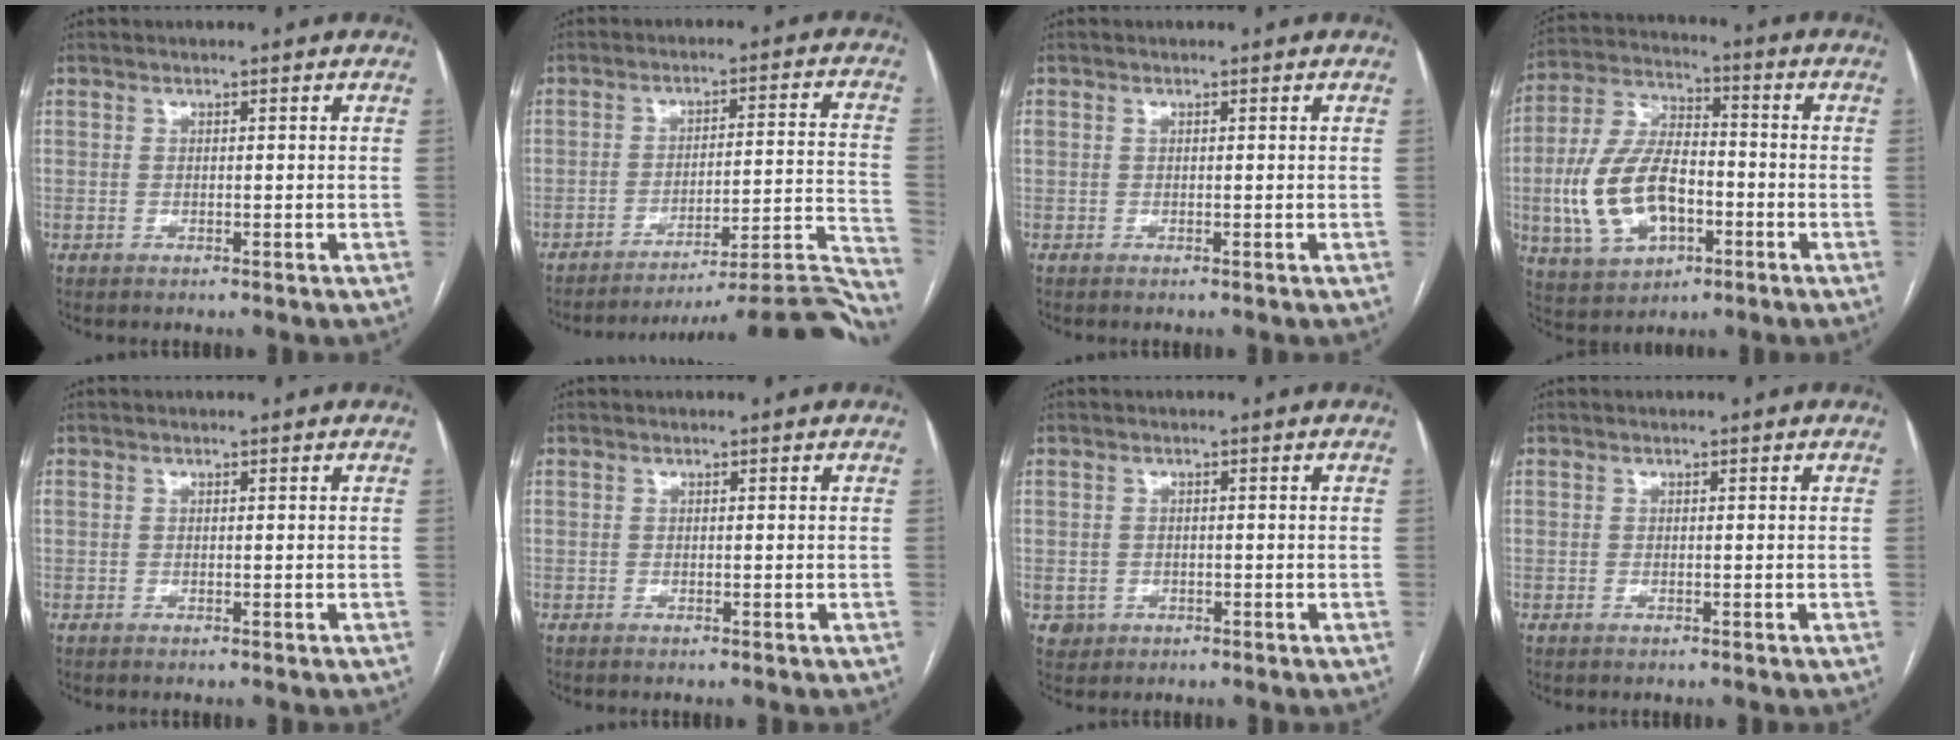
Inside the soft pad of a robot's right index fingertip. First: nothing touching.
{"total": 22.8, "force": [-22.0, -1.8, 5.7], "torque": [0.014, 0.013, -0.281]}
{"total": 1.0, "force": [0.4, 0.7, 0.6], "torque": [-0.019, 0.014, 0.010]}
{"total": 14.6, "force": [-3.5, 7.9, 11.8], "torque": [-0.260, 0.014, -0.057]}
{"total": 0.7, "force": [0.2, 0.6, 0.4], "torque": [-0.013, 0.015, 0.007]}
{"total": 0.0}
{"total": 2.3, "force": [-0.7, 2.2, 0.3], "torque": [0.001, 0.006, -0.004]}
{"total": 0.0}